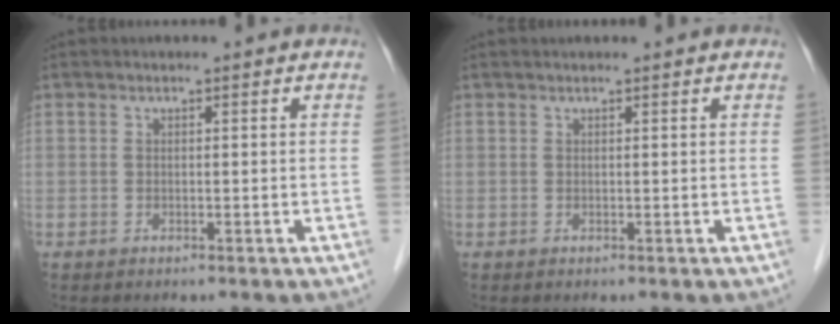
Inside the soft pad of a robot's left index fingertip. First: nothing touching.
{"total": 1.4, "force": [1.2, 0.1, 0.5], "torque": [-0.007, 0.021, 0.022]}